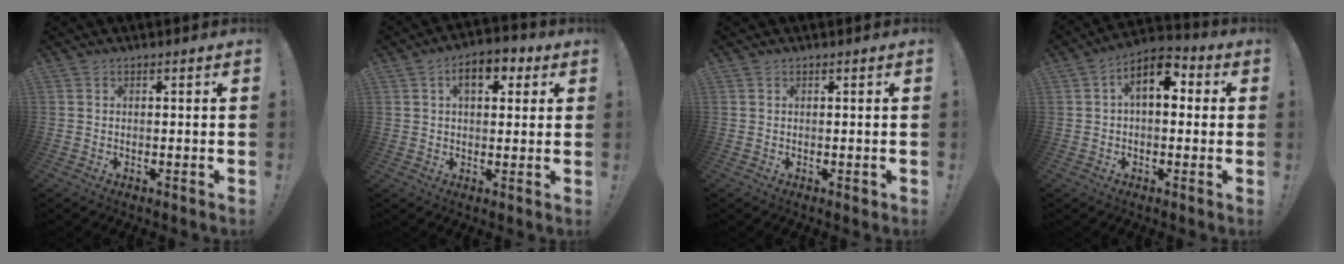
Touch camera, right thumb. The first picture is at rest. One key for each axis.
{"total": 8.3, "fx": 3.2, "fy": 4.7, "fz": 6.0, "tx": -0.081, "ty": 0.003, "tz": 0.053}
{"total": 0.8, "fx": 0.0, "fy": 0.5, "fz": 0.6, "tx": -0.010, "ty": 0.002, "tz": 0.000}
{"total": 9.2, "fx": 2.8, "fy": 5.2, "fz": 7.0, "tx": -0.104, "ty": -0.005, "tz": 0.048}